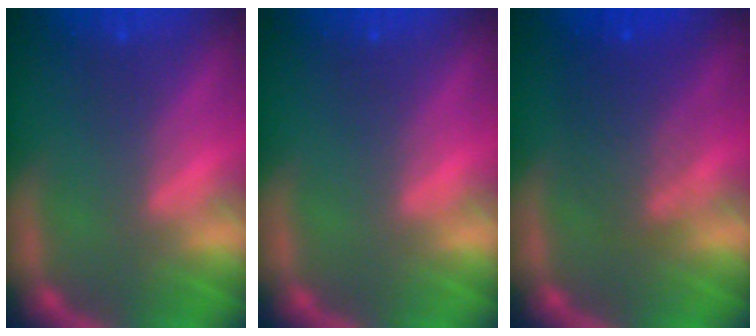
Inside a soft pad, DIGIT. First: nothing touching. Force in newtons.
{"total": 0.0}
{"total": 4.5}